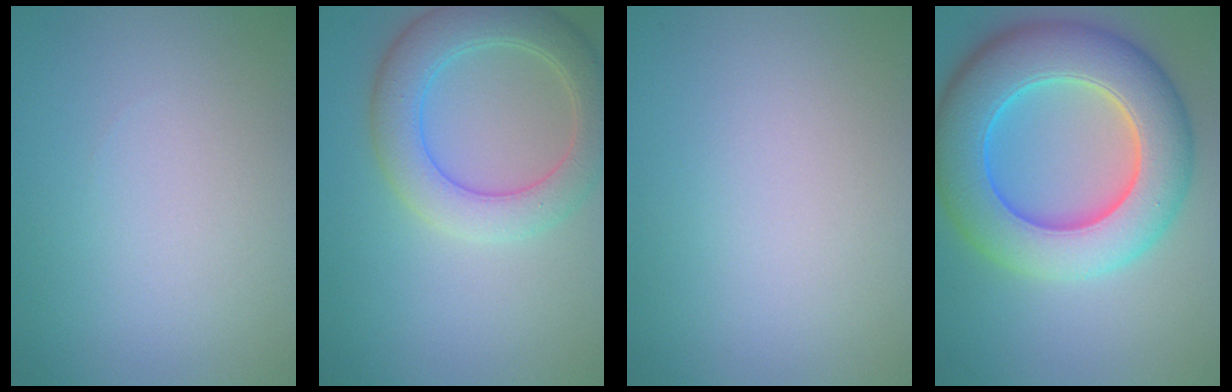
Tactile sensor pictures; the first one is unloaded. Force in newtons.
{"total": 5.7, "press": 5.7, "slide": 0.6}
{"total": 0.0}
{"total": 11.5, "press": 11.5, "slide": 0.4}